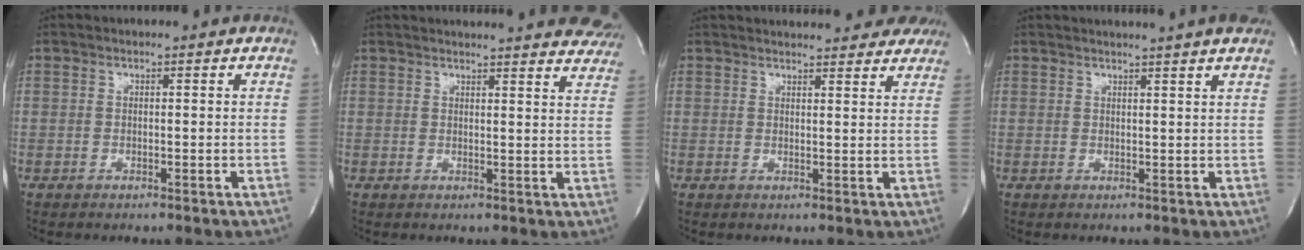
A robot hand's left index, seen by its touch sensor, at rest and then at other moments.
{"total": 24.2, "force": [22.8, 3.7, 7.4], "torque": [-0.117, -0.056, 0.253]}
{"total": 17.2, "force": [16.1, 3.2, 5.0], "torque": [-0.067, 0.009, 0.189]}
{"total": 7.0, "force": [6.3, -1.2, 2.9], "torque": [-0.036, 0.010, 0.061]}